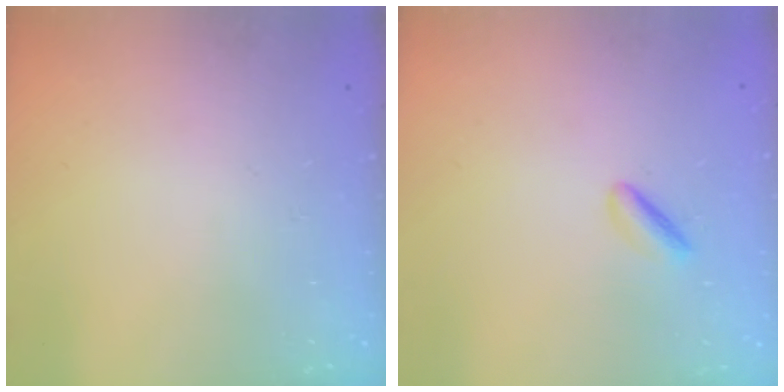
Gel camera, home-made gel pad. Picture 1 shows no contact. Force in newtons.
{"total": 2.2, "press": 2.1, "slide": 0.8}